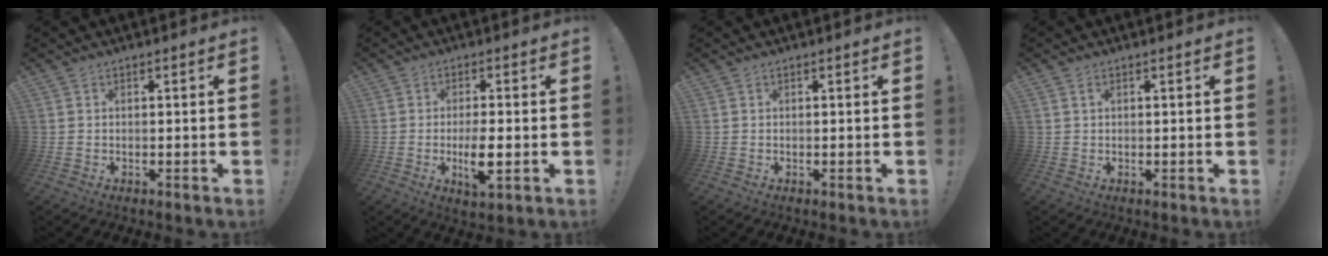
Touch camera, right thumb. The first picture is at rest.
{"total": 6.8, "force": [-1.6, 2.0, 6.3], "torque": [-0.120, -0.005, -0.027]}
{"total": 0.0}
{"total": 1.0, "force": [0.5, 0.4, 0.8], "torque": [-0.015, 0.001, 0.009]}